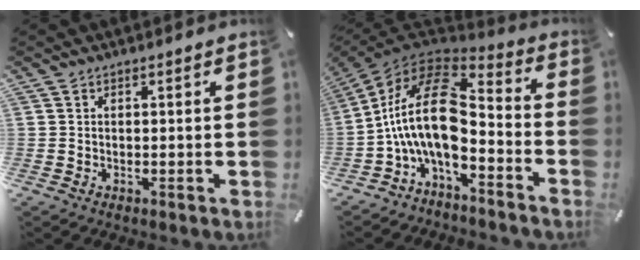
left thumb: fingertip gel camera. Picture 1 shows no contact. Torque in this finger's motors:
{"motor_torque": [-0.38, 3.17, 2.48, 0.29, 0.63]}